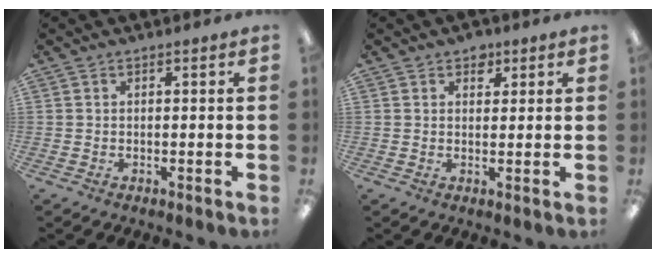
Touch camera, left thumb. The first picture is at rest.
{"total": 3.0, "force": [2.0, 2.0, 1.2], "torque": [-0.003, -0.004, 0.030]}